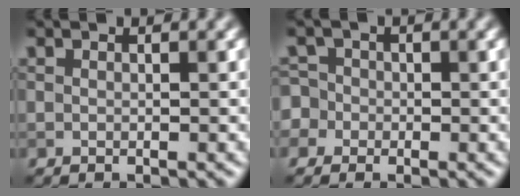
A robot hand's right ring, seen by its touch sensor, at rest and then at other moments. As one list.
[{"total": 3.7, "force": [-1.0, 3.5, 1.0], "torque": [-0.001, 0.019, -0.049]}]